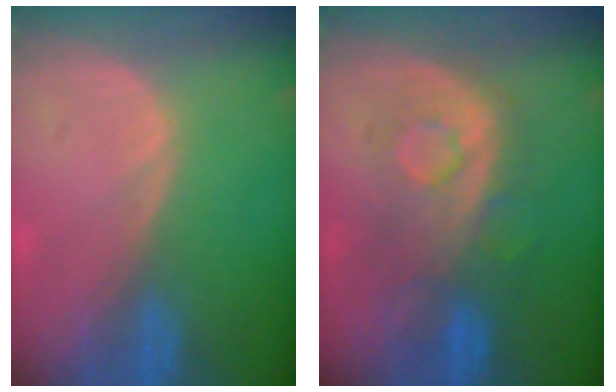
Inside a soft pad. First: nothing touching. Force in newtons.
{"total": 8.3, "press": 8.3, "slide": 0.9}